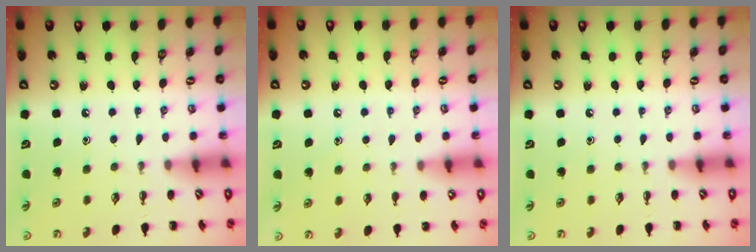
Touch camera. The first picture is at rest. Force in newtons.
{"total": 6.6, "press": 6.3, "slide": 2.0}
{"total": 0.0}